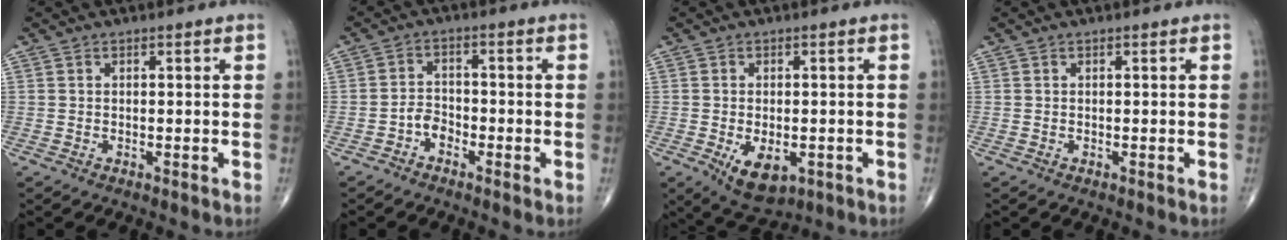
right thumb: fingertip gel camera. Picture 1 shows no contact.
{"total": 3.0, "force": [-1.9, 1.9, 1.3], "torque": [-0.011, 0.013, -0.042]}
{"total": 7.7, "force": [-2.4, 4.3, 5.9], "torque": [-0.084, -0.004, -0.025]}
{"total": 0.0}